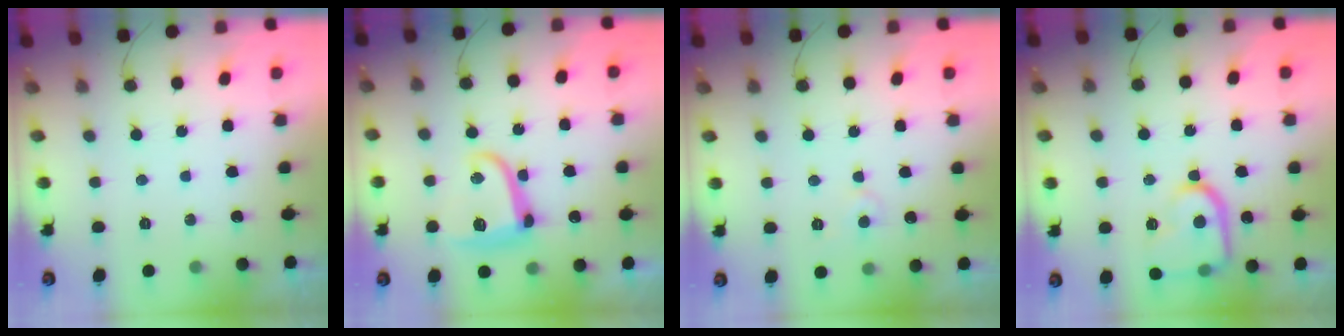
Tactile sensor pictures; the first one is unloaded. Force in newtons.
{"total": 12.4, "press": 12.4, "slide": 0.8}
{"total": 4.3, "press": 4.3, "slide": 0.5}
{"total": 16.1, "press": 16.0, "slide": 1.4}